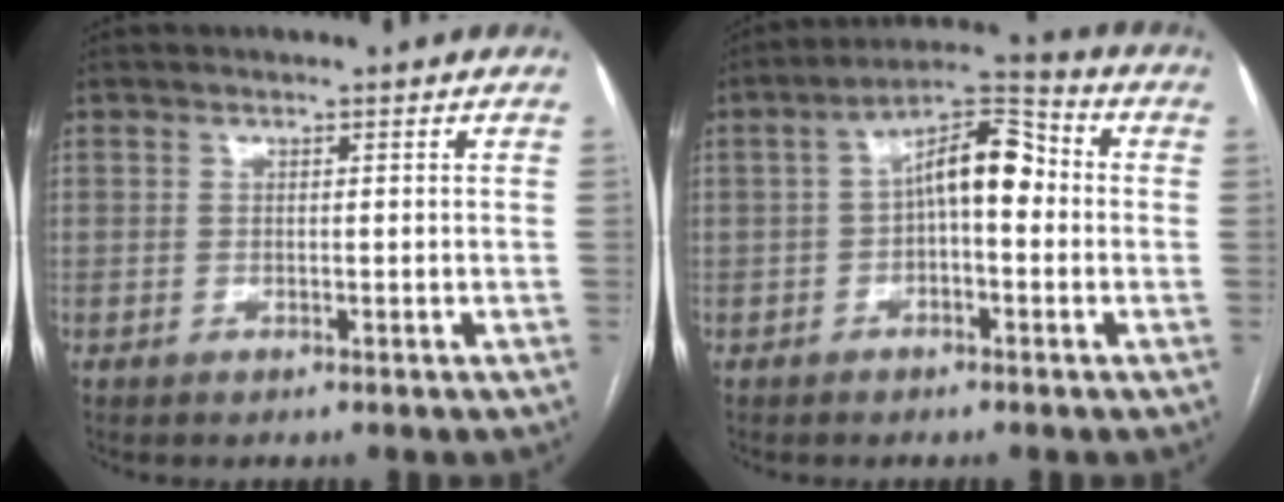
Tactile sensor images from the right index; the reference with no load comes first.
{"total": 9.3, "force": [0.1, 3.4, 8.6], "torque": [-0.147, 0.042, -0.002]}